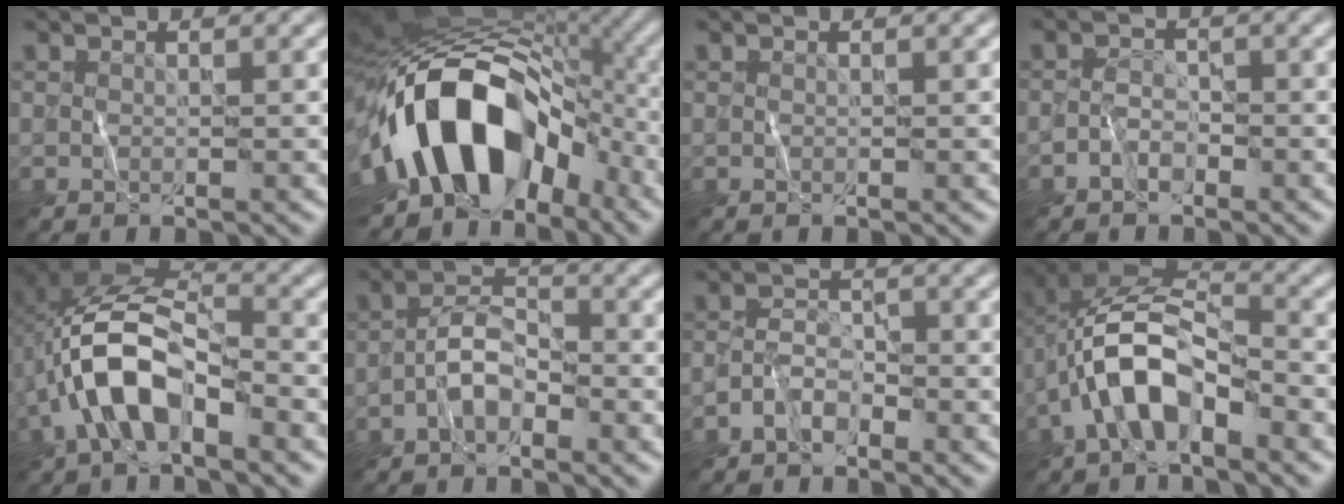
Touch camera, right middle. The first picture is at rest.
{"total": 16.3, "force": [-4.5, 10.3, 11.8], "torque": [-0.182, 0.005, -0.083]}
{"total": 0.0}
{"total": 1.5, "force": [-1.1, 0.8, 0.6], "torque": [-0.009, 0.007, -0.026]}
{"total": 9.1, "force": [-3.1, 4.6, 7.2], "torque": [-0.146, 0.013, -0.066]}
{"total": 3.1, "force": [-1.7, 1.6, 2.0], "torque": [-0.033, 0.015, -0.040]}
{"total": 2.2, "force": [-1.7, 1.1, 0.9], "torque": [-0.015, 0.010, -0.037]}
{"total": 8.4, "force": [-3.4, 4.1, 6.4], "torque": [-0.128, 0.011, -0.073]}